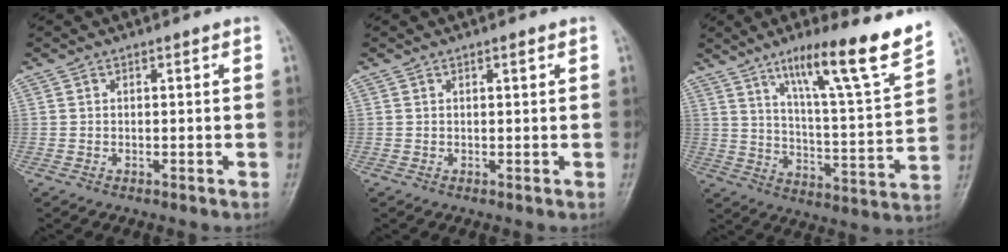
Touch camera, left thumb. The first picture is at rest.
{"total": 0.9, "force": [0.5, 0.3, 0.7], "torque": [-0.011, -0.001, 0.008]}
{"total": 18.1, "force": [12.1, 1.7, 13.4], "torque": [-0.187, -0.064, 0.194]}